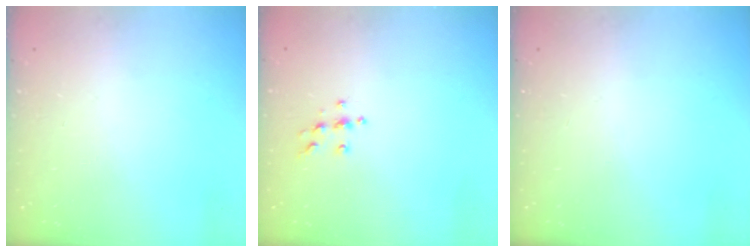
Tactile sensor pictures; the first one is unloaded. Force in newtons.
{"total": 6.2, "press": 6.1, "slide": 0.6}
{"total": 0.0}